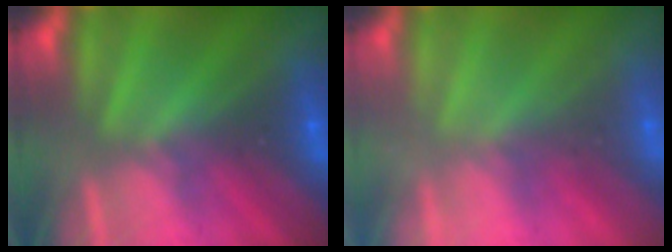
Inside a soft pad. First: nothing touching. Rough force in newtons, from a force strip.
{"total": 2.0}